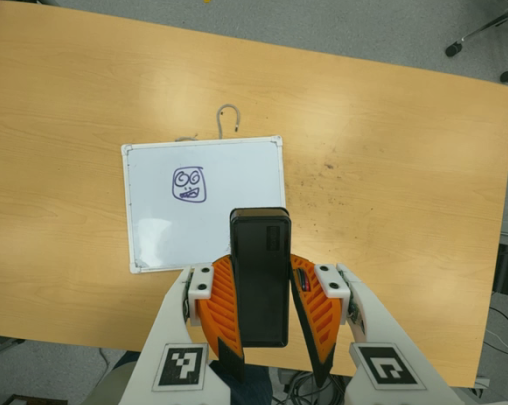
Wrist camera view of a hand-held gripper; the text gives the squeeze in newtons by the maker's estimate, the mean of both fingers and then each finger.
{"total": 7.8, "left": 6.8, "right": 8.8}